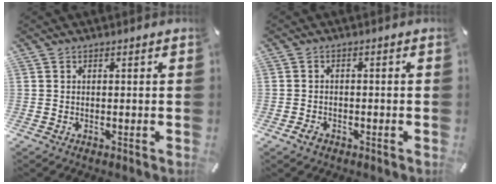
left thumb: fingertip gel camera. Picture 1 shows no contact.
{"total": 2.0, "force": [-1.3, 1.2, 0.8], "torque": [-0.015, 0.007, -0.027]}